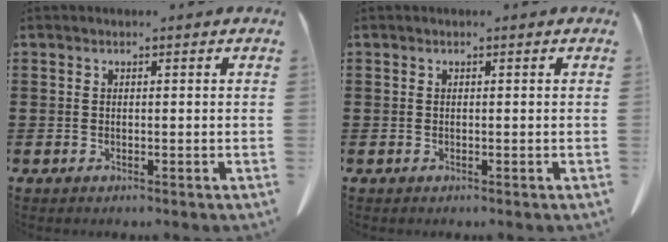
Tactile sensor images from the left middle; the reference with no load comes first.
{"total": 0.0}